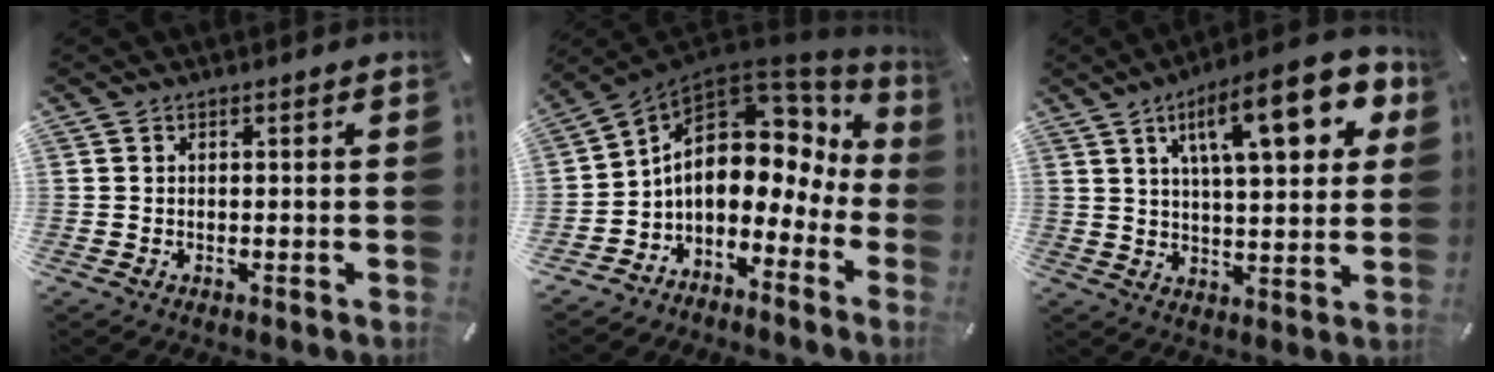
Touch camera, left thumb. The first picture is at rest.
{"total": 11.2, "force": [1.9, 7.9, 7.6], "torque": [-0.137, -0.034, 0.030]}
{"total": 19.0, "force": [8.2, 6.5, 15.8], "torque": [-0.235, -0.023, 0.121]}